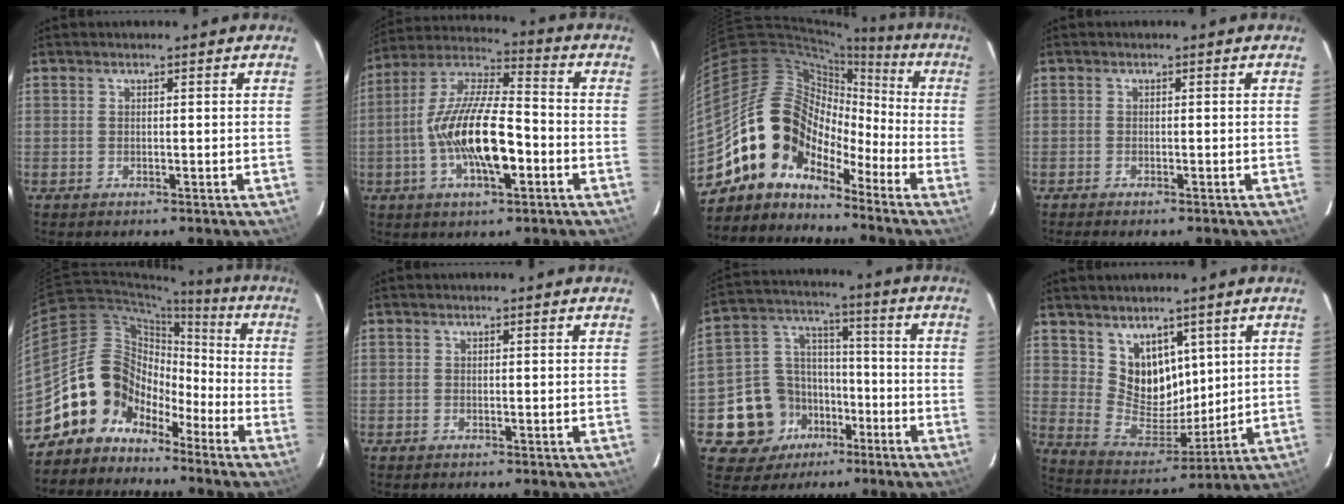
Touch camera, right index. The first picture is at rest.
{"total": 16.3, "force": [-4.2, 5.2, 14.9], "torque": [-0.287, 0.000, -0.081]}
{"total": 13.9, "force": [-9.1, 9.2, 4.9], "torque": [-0.095, 0.035, -0.186]}
{"total": 1.5, "force": [-1.3, 0.2, 0.8], "torque": [-0.022, -0.003, -0.024]}
{"total": 11.7, "force": [-7.9, 8.3, 2.4], "torque": [-0.046, 0.040, -0.152]}
{"total": 0.0}
{"total": 13.3, "force": [-6.7, 10.8, 4.0], "torque": [-0.105, 0.048, -0.095]}
{"total": 10.7, "force": [5.8, 7.7, 4.6], "torque": [-0.077, -0.006, 0.128]}